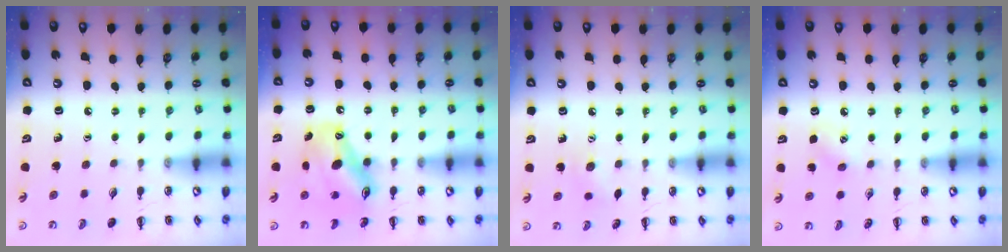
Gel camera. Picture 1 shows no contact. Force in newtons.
{"total": 11.7, "press": 11.2, "slide": 3.4}
{"total": 3.6, "press": 3.5, "slide": 0.6}
{"total": 3.7, "press": 3.5, "slide": 1.1}